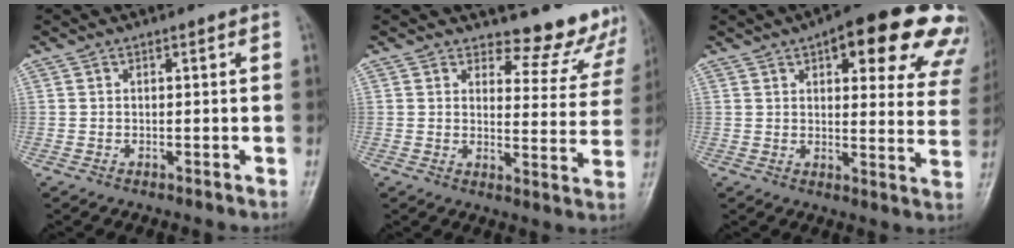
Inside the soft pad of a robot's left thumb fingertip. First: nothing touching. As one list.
[{"total": 10.1, "force": [9.6, 3.0, 0.8], "torque": [0.027, -0.103, 0.102]}, {"total": 22.5, "force": [12.9, 8.0, 16.6], "torque": [-0.168, -0.025, 0.145]}]